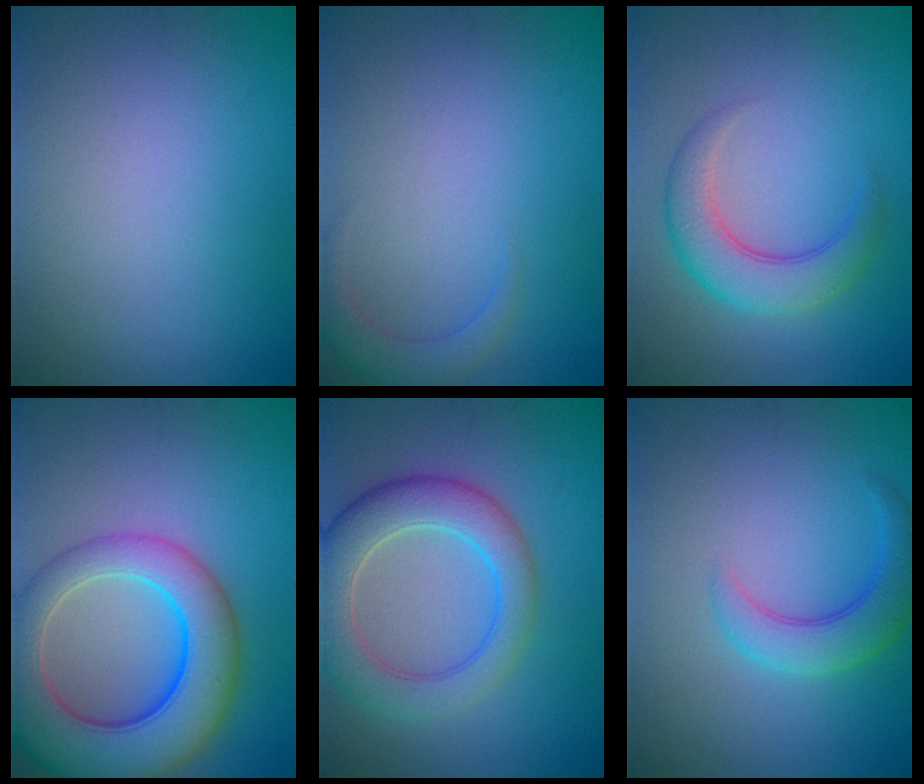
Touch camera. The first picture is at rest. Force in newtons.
{"total": 2.1, "press": 2.1, "slide": 0.3}
{"total": 4.7, "press": 4.7, "slide": 0.3}
{"total": 10.5, "press": 10.5, "slide": 0.5}
{"total": 6.3, "press": 6.3, "slide": 0.5}
{"total": 4.0, "press": 3.9, "slide": 0.2}